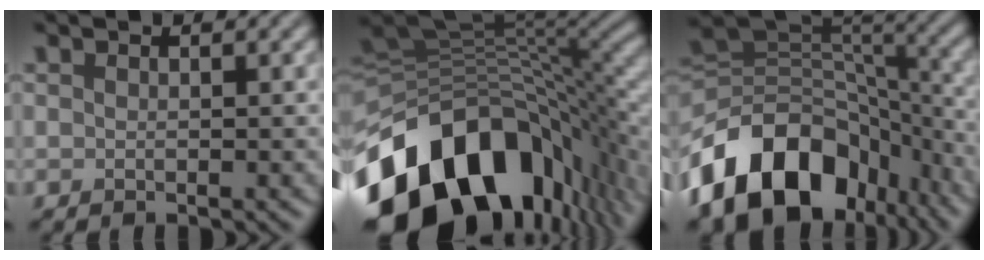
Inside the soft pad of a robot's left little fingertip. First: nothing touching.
{"total": 17.0, "force": [-7.2, 10.5, 11.4], "torque": [-0.211, 0.000, -0.121]}
{"total": 14.8, "force": [-7.6, 10.0, 7.9], "torque": [-0.156, 0.010, -0.134]}